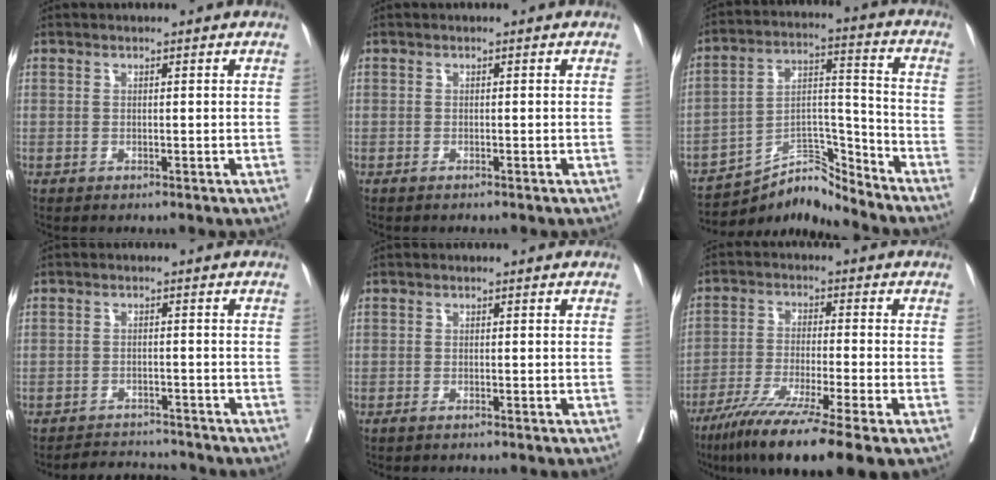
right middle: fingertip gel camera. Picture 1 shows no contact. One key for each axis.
{"total": 0.0}
{"total": 8.5, "fx": -8.5, "fy": 0.4, "fz": 0.2, "tx": 0.001, "ty": 0.051, "tz": -0.153}
{"total": 4.6, "fx": -4.5, "fy": 0.5, "fz": -0.4, "tx": 0.002, "ty": -0.001, "tz": -0.072}
{"total": 0.8, "fx": -0.7, "fy": -0.1, "fz": 0.4, "tx": -0.007, "ty": 0.000, "tz": -0.012}
{"total": 14.4, "fx": -9.5, "fy": -0.3, "fz": 10.8, "tx": -0.182, "ty": -0.045, "tz": -0.158}